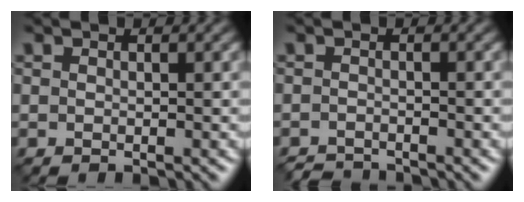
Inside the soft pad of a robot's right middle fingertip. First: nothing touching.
{"total": 2.0, "force": [-2.0, 0.2, 0.3], "torque": [-0.001, -0.003, -0.038]}